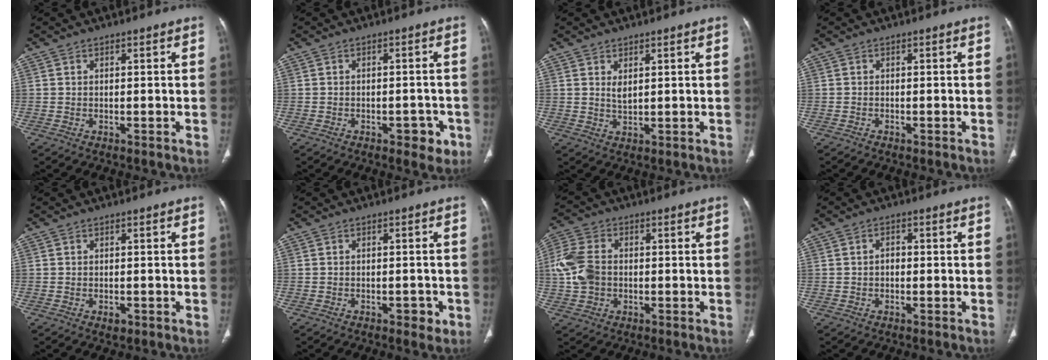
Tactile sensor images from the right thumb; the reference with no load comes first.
{"total": 4.3, "force": [-2.1, 2.4, 2.8], "torque": [-0.017, 0.012, -0.023]}
{"total": 2.2, "force": [1.0, 0.9, 1.7], "torque": [-0.029, -0.011, 0.023]}
{"total": 0.6, "force": [-0.5, 0.2, 0.1], "torque": [-0.007, -0.002, -0.012]}
{"total": 1.3, "force": [-0.6, 0.8, 0.8], "torque": [-0.011, 0.000, -0.007]}
{"total": 2.7, "force": [-1.2, 1.5, 1.8], "torque": [-0.014, 0.005, -0.013]}
{"total": 8.5, "force": [-0.3, 6.3, 5.6], "torque": [-0.124, 0.014, -0.010]}
{"total": 1.8, "force": [-0.2, 1.3, 1.3], "torque": [-0.014, 0.008, -0.007]}